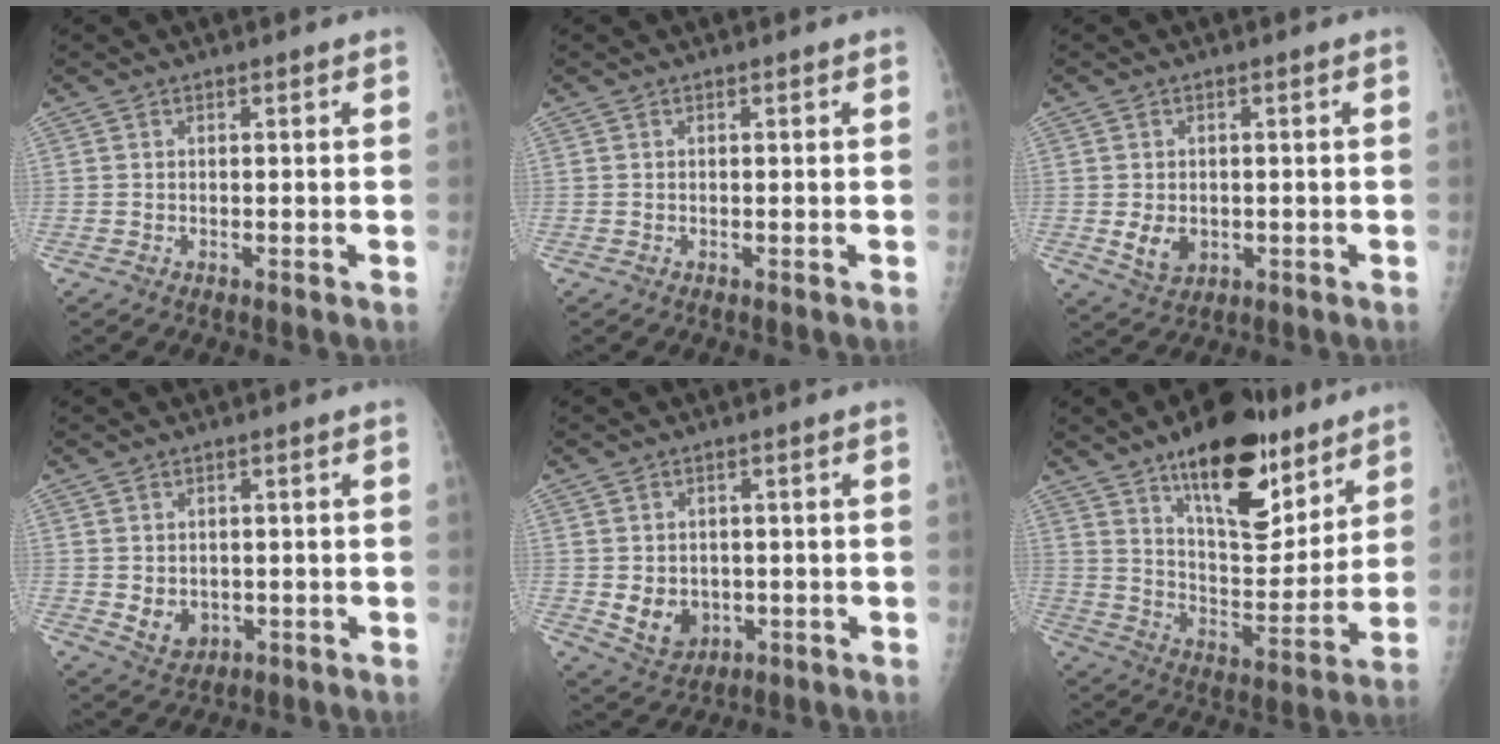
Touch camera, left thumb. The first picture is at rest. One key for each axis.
{"total": 0.0}
{"total": 4.6, "fx": -0.5, "fy": 3.5, "fz": 2.8, "tx": -0.035, "ty": -0.005, "tz": 0.002}
{"total": 4.2, "fx": -0.2, "fy": 3.5, "fz": 2.4, "tx": -0.026, "ty": -0.007, "tz": 0.012}
{"total": 6.4, "fx": -0.7, "fy": 5.3, "fz": 3.5, "tx": -0.035, "ty": -0.004, "tz": 0.009}
{"total": 21.6, "fx": 13.7, "fy": 9.1, "fz": 14.0, "tx": -0.159, "ty": -0.078, "tz": 0.220}